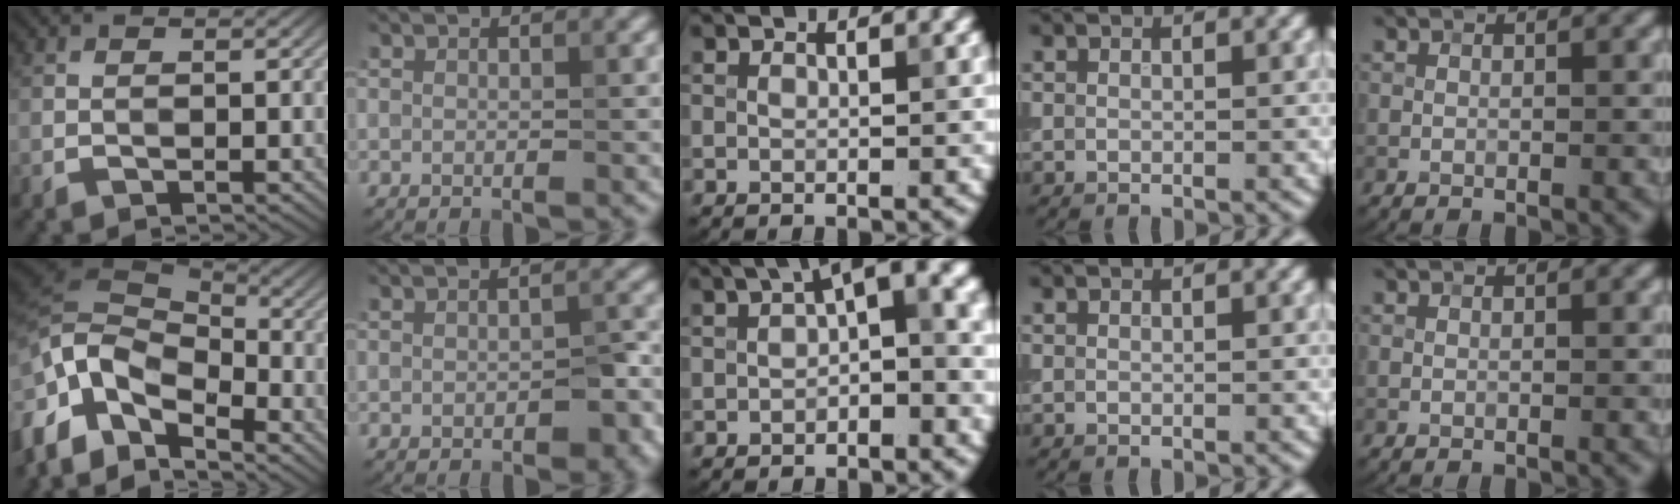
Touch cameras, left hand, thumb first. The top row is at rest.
{"thumb": {"total": 15.3, "force": [-5.2, 9.5, 10.8], "torque": [-0.262, -0.009, -0.092]}, "index": {"total": 2.5, "force": [-0.8, 1.3, 1.9], "torque": [-0.025, -0.002, -0.007]}, "middle": {"total": 5.8, "force": [0.9, 2.5, 5.2], "torque": [-0.058, 0.019, 0.003]}}